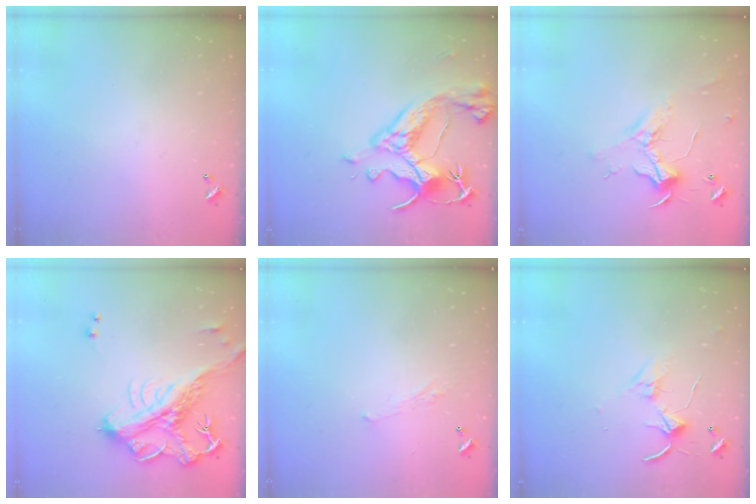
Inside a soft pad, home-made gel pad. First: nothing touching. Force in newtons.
{"total": 10.7, "press": 10.5, "slide": 1.8}
{"total": 0.9, "press": 0.8, "slide": 0.4}
{"total": 8.5, "press": 8.3, "slide": 2.1}
{"total": 1.8, "press": 1.7, "slide": 0.7}
{"total": 2.7, "press": 2.7, "slide": 0.4}